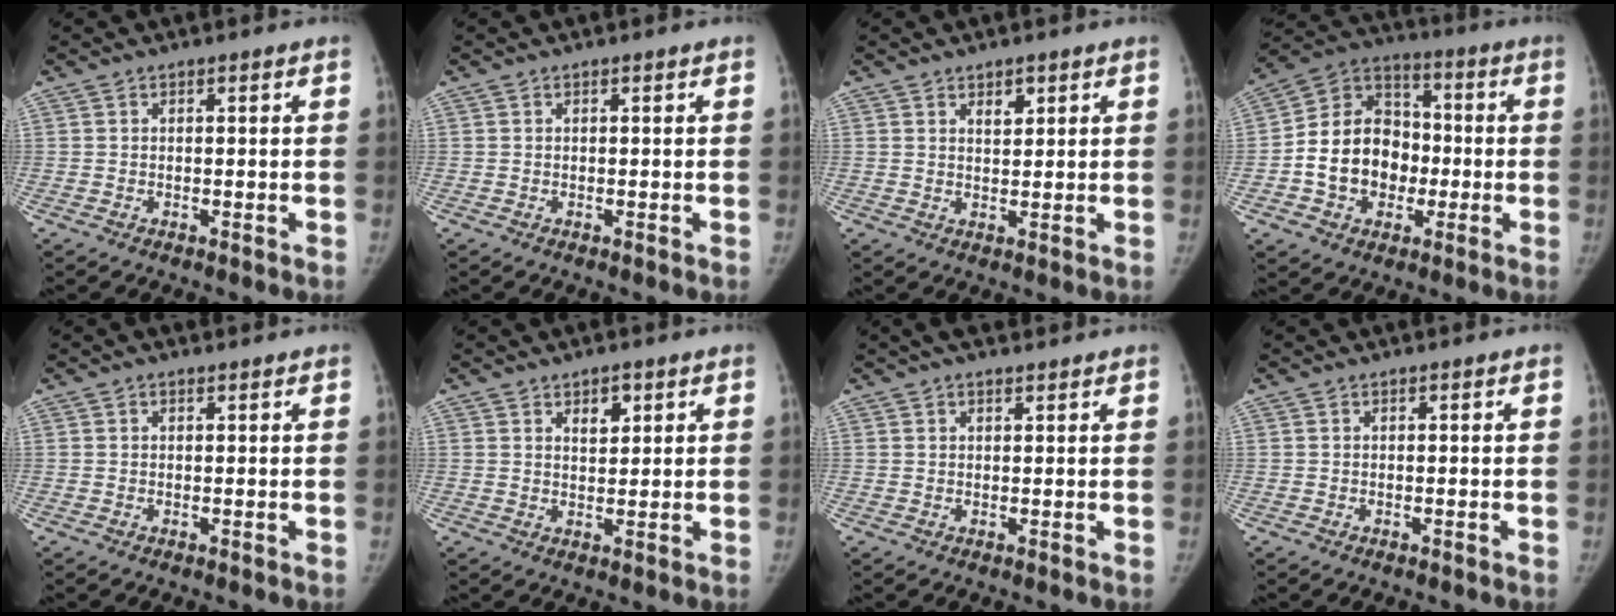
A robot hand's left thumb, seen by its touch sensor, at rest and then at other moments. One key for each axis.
{"total": 0.0}
{"total": 2.7, "fx": 1.5, "fy": 1.5, "fz": 1.6, "tx": -0.013, "ty": -0.010, "tz": 0.026}
{"total": 15.9, "fx": -2.5, "fy": 12.9, "fz": 9.0, "tx": -0.109, "ty": 0.035, "tz": -0.046}
{"total": 0.7, "fx": 0.4, "fy": 0.5, "fz": 0.4, "tx": -0.004, "ty": 0.002, "tz": 0.003}
{"total": 3.7, "fx": 1.9, "fy": 2.1, "fz": 2.4, "tx": -0.020, "ty": -0.011, "tz": 0.030}
{"total": 4.3, "fx": 3.1, "fy": 1.8, "fz": 2.3, "tx": -0.030, "ty": 0.012, "tz": 0.051}
{"total": 0.0}